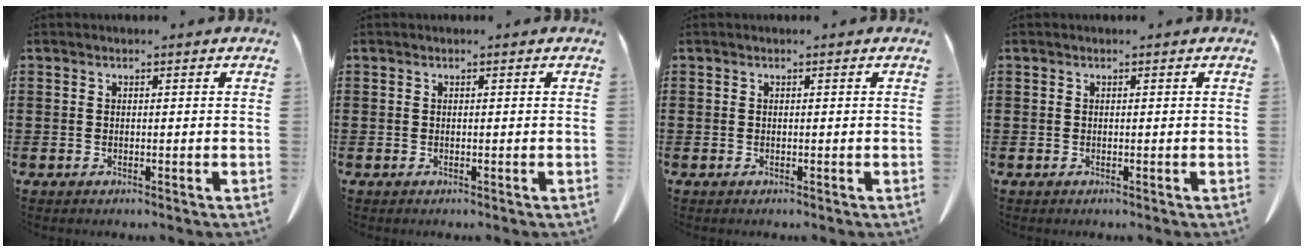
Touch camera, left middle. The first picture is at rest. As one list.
[{"total": 0.0}, {"total": 0.0}, {"total": 0.0}]